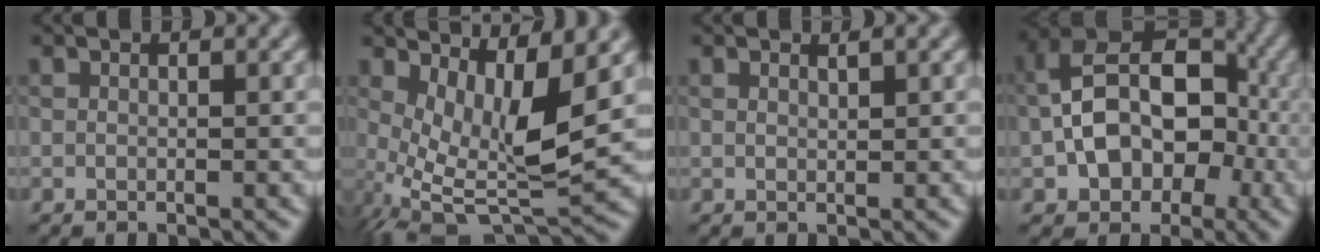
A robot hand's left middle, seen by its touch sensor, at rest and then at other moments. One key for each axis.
{"total": 8.0, "fx": 0.7, "fy": 2.9, "fz": 7.4, "tx": -0.145, "ty": -0.020, "tz": 0.022}
{"total": 0.9, "fx": 0.7, "fy": 0.4, "fz": 0.6, "tx": -0.018, "ty": 0.002, "tz": 0.015}
{"total": 11.1, "fx": -1.6, "fy": 7.7, "fz": 7.8, "tx": -0.098, "ty": 0.012, "tz": -0.033}